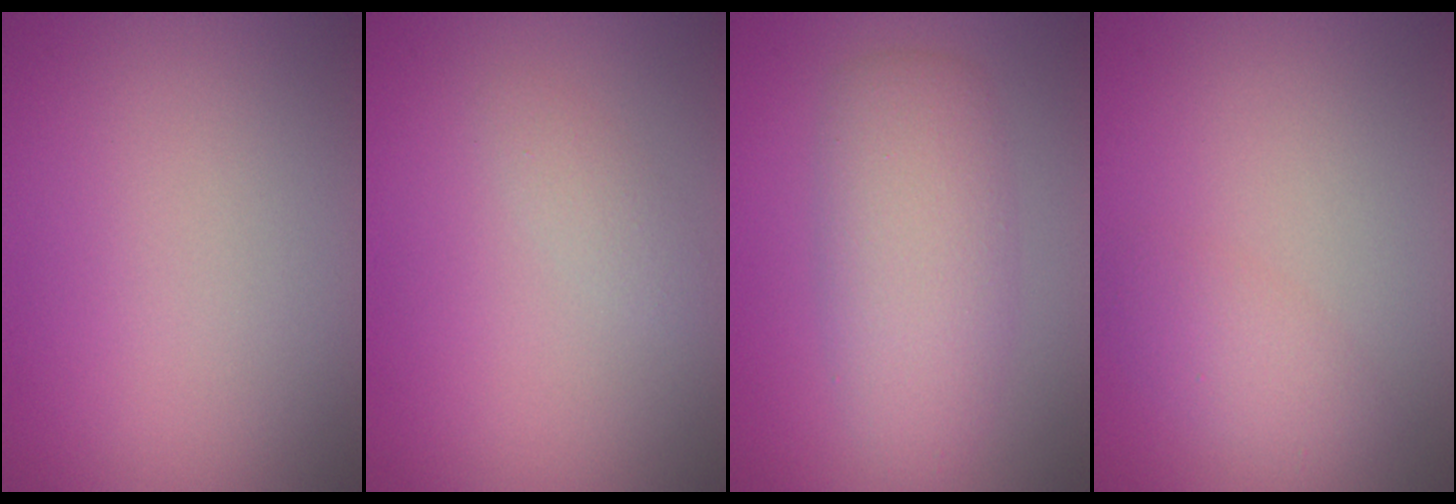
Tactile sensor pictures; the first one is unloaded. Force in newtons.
{"total": 1.1, "press": 1.1, "slide": 0.1}
{"total": 4.9, "press": 4.9, "slide": 0.1}
{"total": 2.0, "press": 2.0, "slide": 0.2}